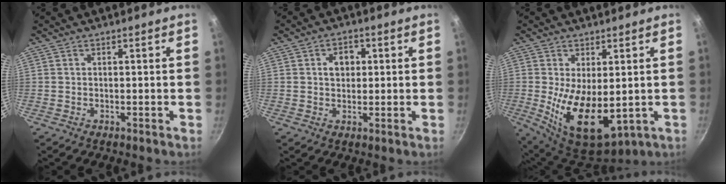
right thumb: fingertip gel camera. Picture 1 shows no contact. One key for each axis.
{"total": 4.0, "fx": 0.8, "fy": 3.1, "fz": 2.3, "tx": -0.012, "ty": 0.006, "tz": 0.009}
{"total": 13.6, "fx": -0.9, "fy": 7.0, "fz": 11.7, "tx": -0.186, "ty": -0.025, "tz": 0.005}